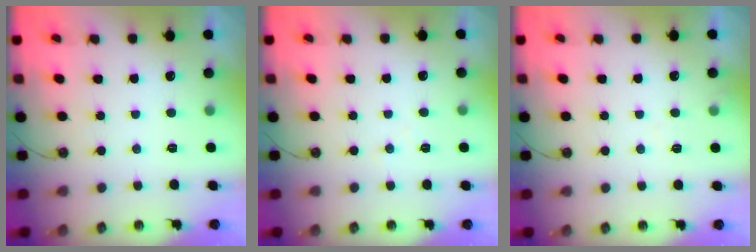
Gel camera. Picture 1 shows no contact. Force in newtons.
{"total": 4.5, "press": 4.4, "slide": 0.7}
{"total": 3.7, "press": 3.6, "slide": 0.7}